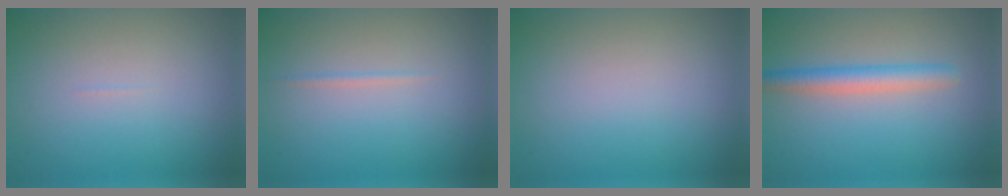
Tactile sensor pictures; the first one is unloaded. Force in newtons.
{"total": 0.5, "press": 0.5, "slide": 0.0}
{"total": 0.0}
{"total": 2.9, "press": 2.9, "slide": 0.1}